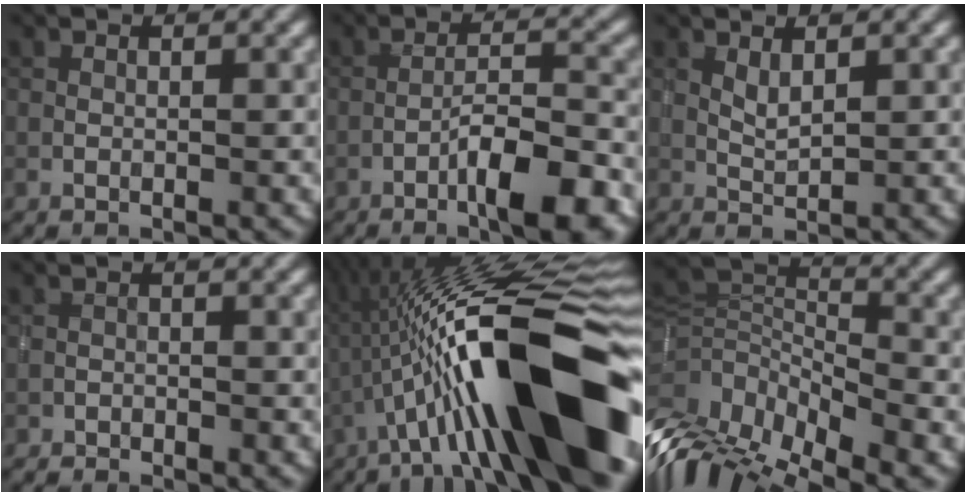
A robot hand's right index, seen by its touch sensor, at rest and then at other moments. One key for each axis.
{"total": 7.1, "fx": -3.9, "fy": 1.4, "fz": 5.8, "tx": -0.093, "ty": 0.013, "tz": -0.062}
{"total": 1.4, "fx": 0.7, "fy": 0.5, "fz": 1.0, "tx": -0.026, "ty": -0.002, "tz": 0.017}
{"total": 1.4, "fx": -1.3, "fy": 0.3, "fz": 0.2, "tx": -0.009, "ty": -0.001, "tz": -0.026}
{"total": 18.3, "fx": -2.5, "fy": 5.1, "fz": 17.3, "tx": -0.265, "ty": 0.042, "tz": -0.047}
{"total": 11.1, "fx": -7.0, "fy": 5.7, "fz": 6.6, "tx": -0.128, "ty": -0.001, "tz": -0.128}